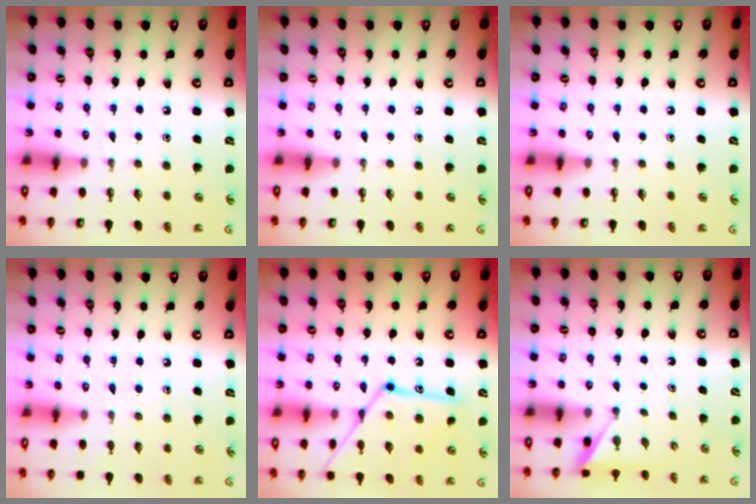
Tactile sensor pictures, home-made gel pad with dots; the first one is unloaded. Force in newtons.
{"total": 0.0}
{"total": 0.0}
{"total": 3.6, "press": 3.6, "slide": 0.4}
{"total": 15.1, "press": 15.1, "slide": 1.0}
{"total": 1.9, "press": 1.9, "slide": 0.2}